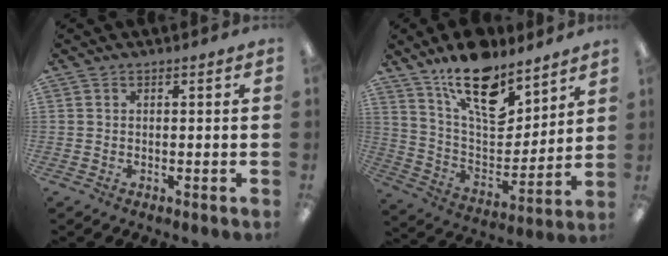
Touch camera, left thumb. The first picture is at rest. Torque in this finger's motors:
{"motor_torque": [1.44, 0.76, 1.63, -1.14, 0.48]}